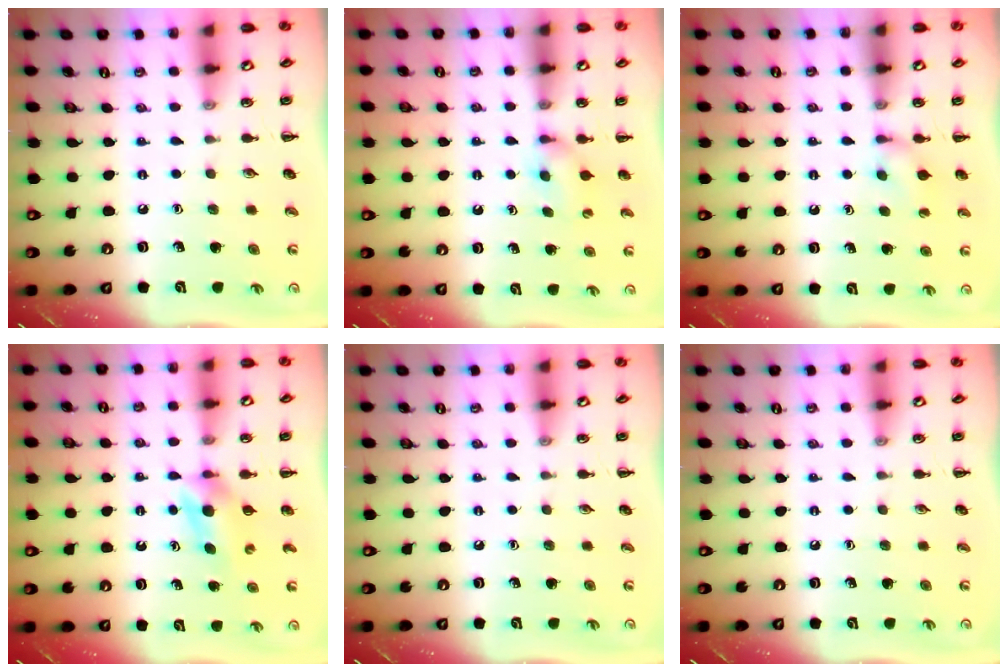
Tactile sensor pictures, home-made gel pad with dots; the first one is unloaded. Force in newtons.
{"total": 6.3, "press": 6.1, "slide": 1.5}
{"total": 5.7, "press": 5.6, "slide": 1.3}
{"total": 3.9, "press": 3.7, "slide": 0.9}
{"total": 0.0}
{"total": 0.0}